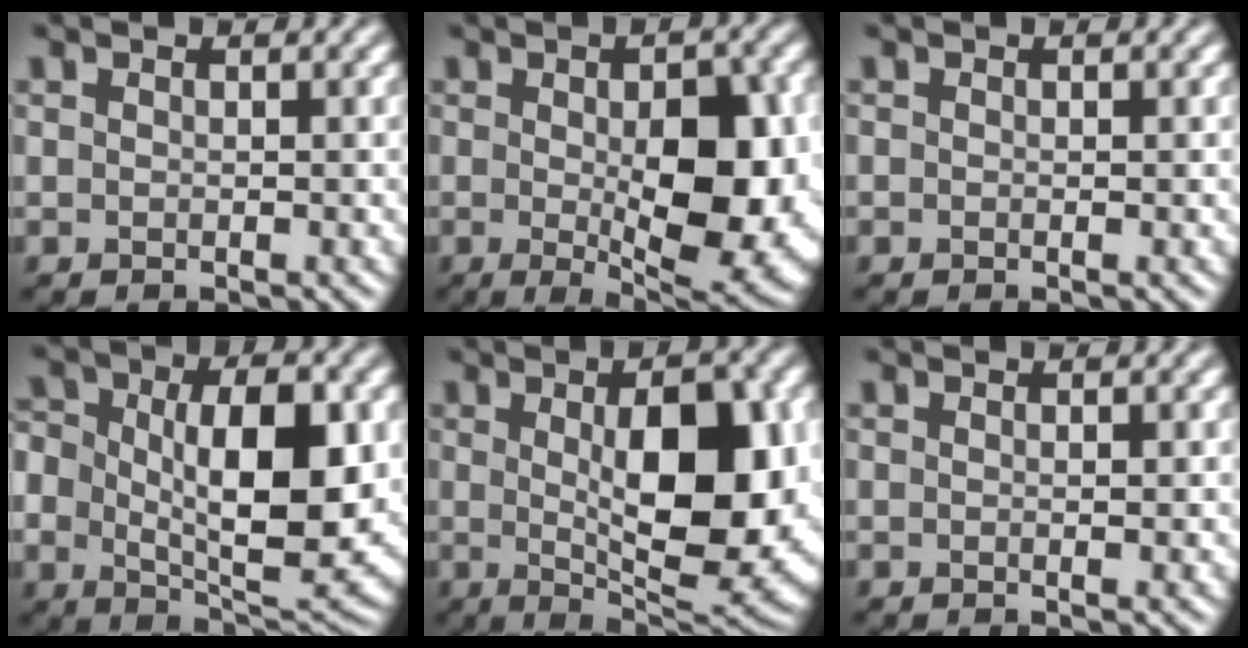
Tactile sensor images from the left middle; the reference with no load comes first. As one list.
[{"total": 12.0, "force": [-0.8, 4.9, 11.0], "torque": [-0.140, -0.014, -0.005]}, {"total": 0.0}, {"total": 12.7, "force": [0.2, 7.2, 10.4], "torque": [-0.172, -0.010, 0.012]}, {"total": 13.3, "force": [0.7, 4.7, 12.4], "torque": [-0.158, 0.002, 0.013]}, {"total": 0.6, "force": [0.0, 0.1, 0.6], "torque": [-0.009, -0.001, 0.000]}]